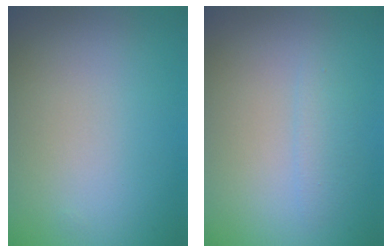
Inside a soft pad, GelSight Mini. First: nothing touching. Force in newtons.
{"total": 1.2, "press": 1.2, "slide": 0.1}